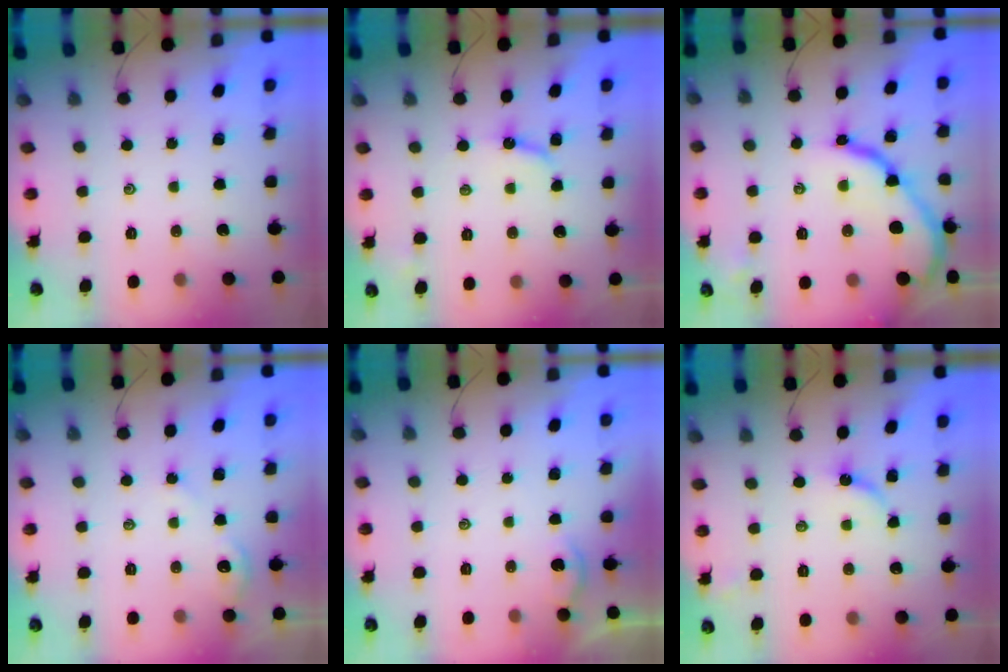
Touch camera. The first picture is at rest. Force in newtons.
{"total": 5.3, "press": 5.2, "slide": 0.6}
{"total": 12.5, "press": 12.4, "slide": 0.8}
{"total": 2.4, "press": 2.4, "slide": 0.4}
{"total": 1.2, "press": 1.2, "slide": 0.2}
{"total": 5.0, "press": 5.0, "slide": 0.6}